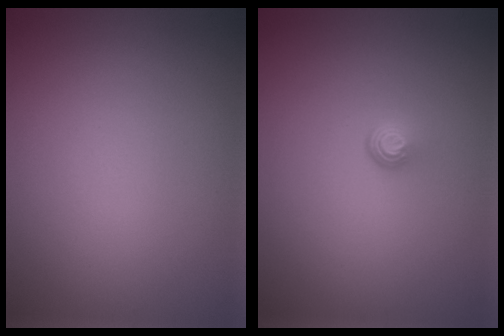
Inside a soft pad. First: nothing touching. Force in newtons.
{"total": 1.0, "press": 0.6, "slide": 0.8}